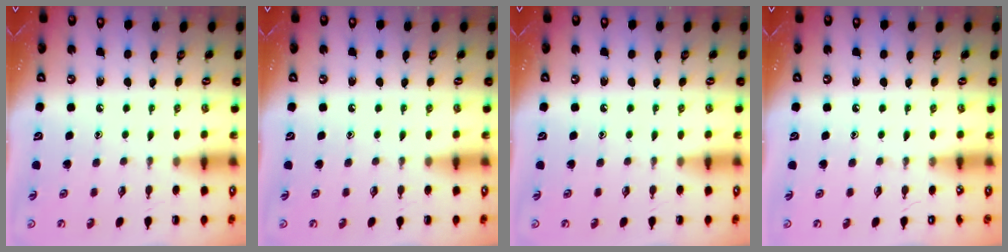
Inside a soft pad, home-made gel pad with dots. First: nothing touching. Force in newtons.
{"total": 0.0}
{"total": 0.0}
{"total": 0.0}